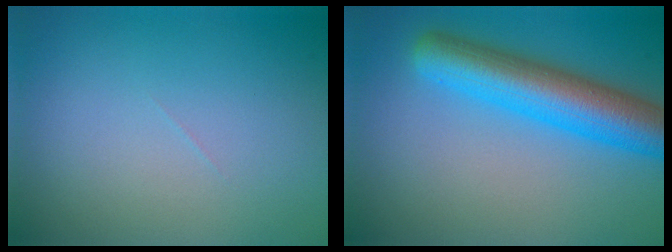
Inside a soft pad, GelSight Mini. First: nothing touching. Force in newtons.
{"total": 7.8, "press": 7.8, "slide": 0.2}